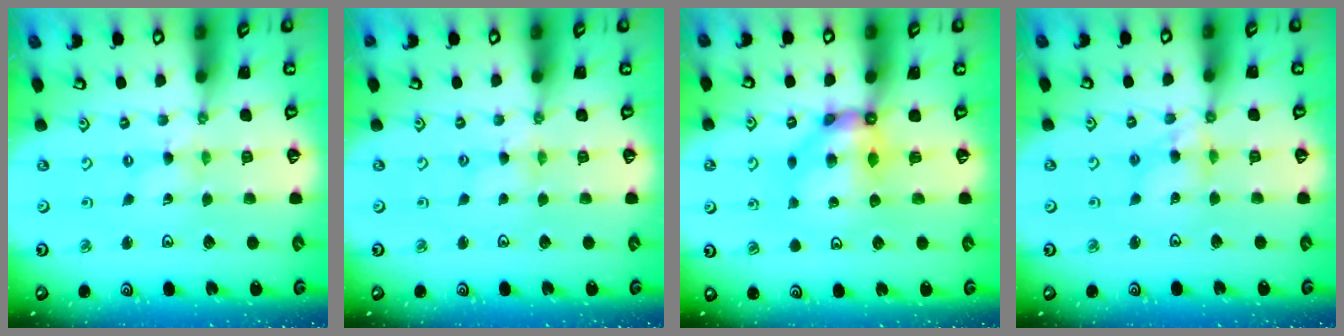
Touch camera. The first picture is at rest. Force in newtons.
{"total": 2.3, "press": 2.3, "slide": 0.3}
{"total": 8.5, "press": 8.5, "slide": 0.4}
{"total": 6.9, "press": 6.9, "slide": 0.5}